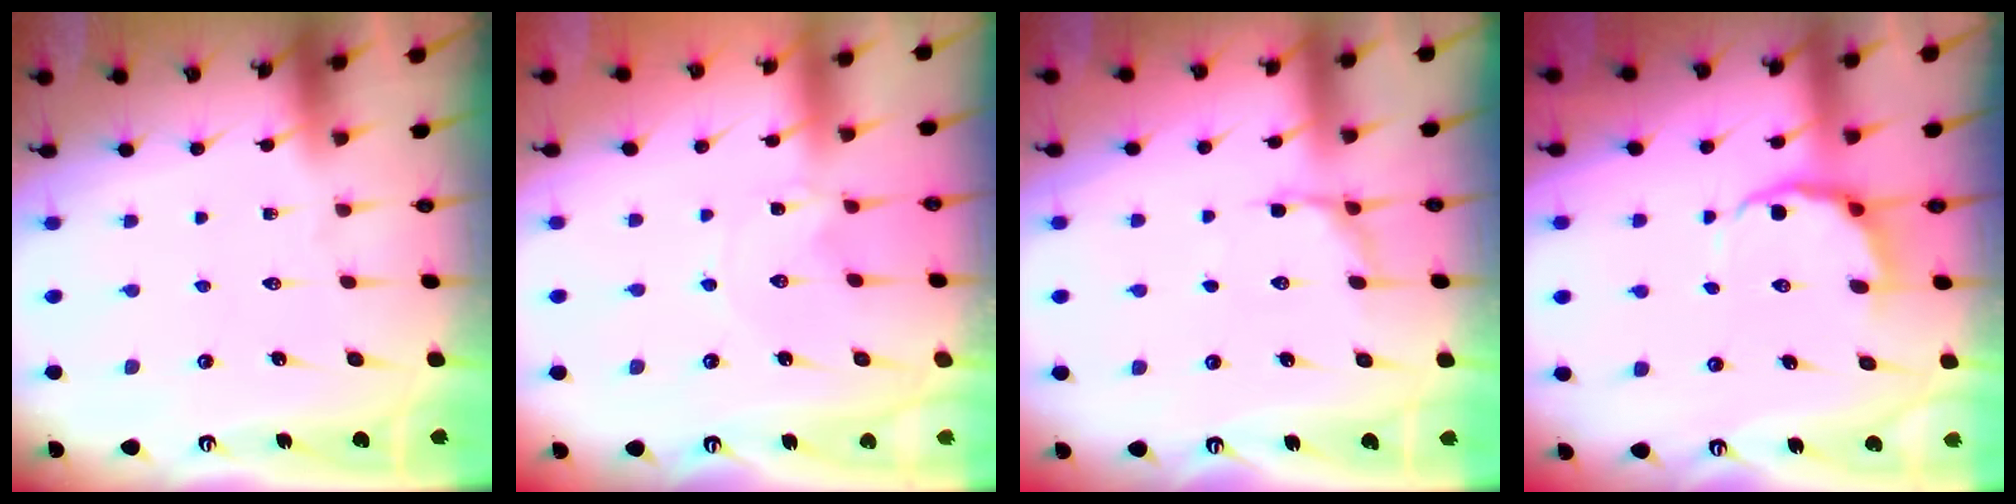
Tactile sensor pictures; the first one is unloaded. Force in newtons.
{"total": 0.0}
{"total": 5.7, "press": 5.3, "slide": 2.1}
{"total": 6.2, "press": 5.7, "slide": 2.6}